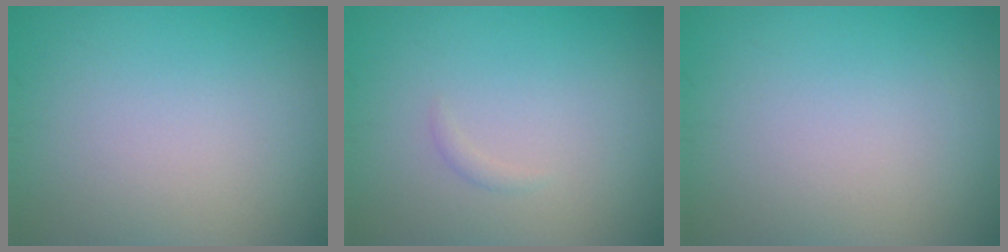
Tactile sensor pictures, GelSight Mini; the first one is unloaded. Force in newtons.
{"total": 0.6, "press": 0.6, "slide": 0.0}
{"total": 0.0}